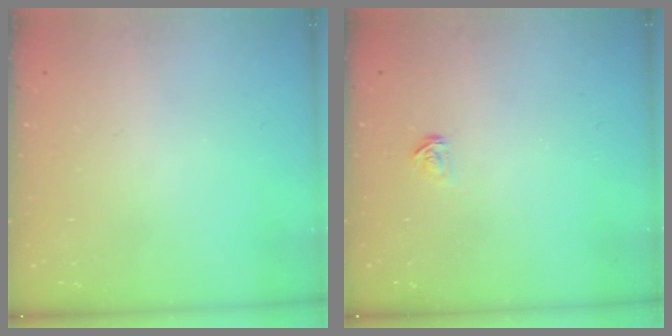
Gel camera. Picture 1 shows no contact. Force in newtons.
{"total": 2.1, "press": 2.1, "slide": 0.2}